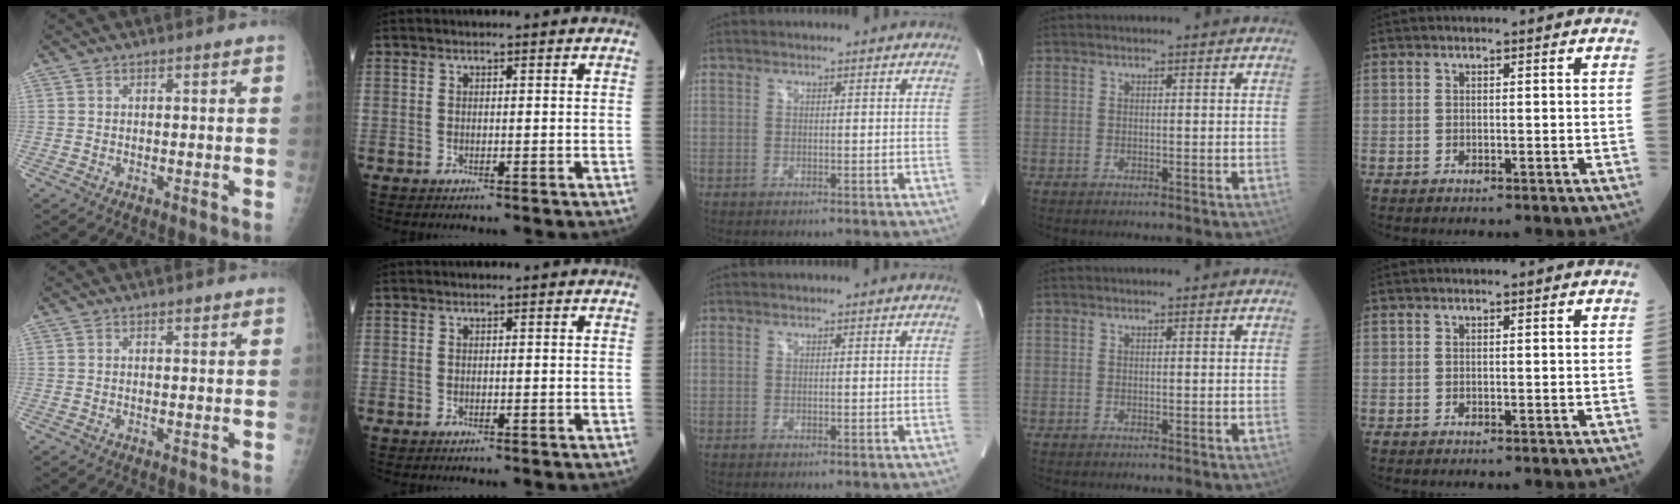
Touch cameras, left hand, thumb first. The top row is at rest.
{"thumb": {"total": 0.6, "force": [0.4, 0.3, 0.4], "torque": [-0.004, -0.002, 0.005]}}